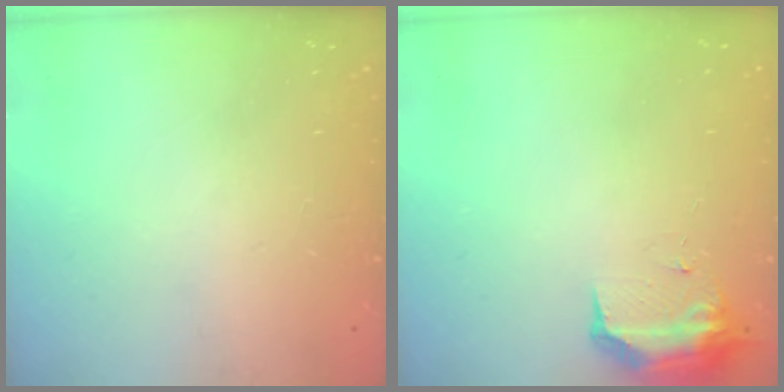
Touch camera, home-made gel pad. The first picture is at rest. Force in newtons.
{"total": 8.7, "press": 8.6, "slide": 0.6}